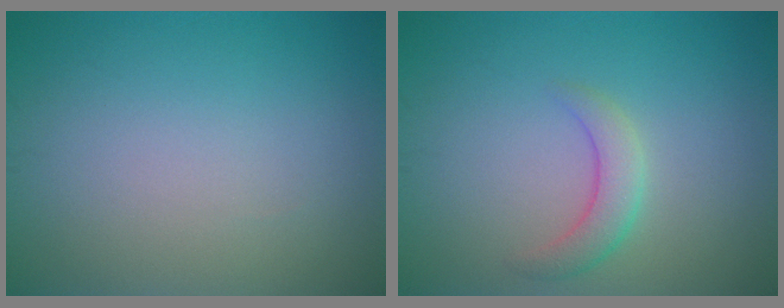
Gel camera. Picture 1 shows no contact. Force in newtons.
{"total": 2.4, "press": 2.4, "slide": 0.2}